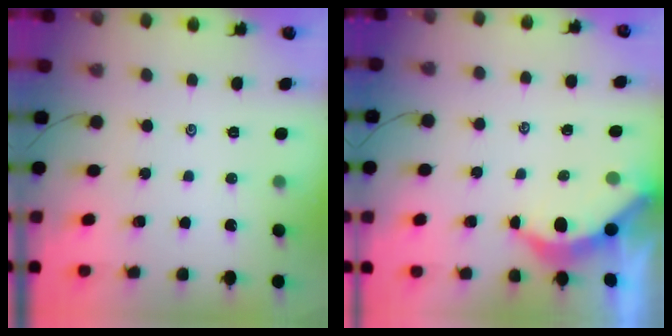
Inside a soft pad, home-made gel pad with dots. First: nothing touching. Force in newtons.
{"total": 3.8, "press": 3.7, "slide": 0.5}